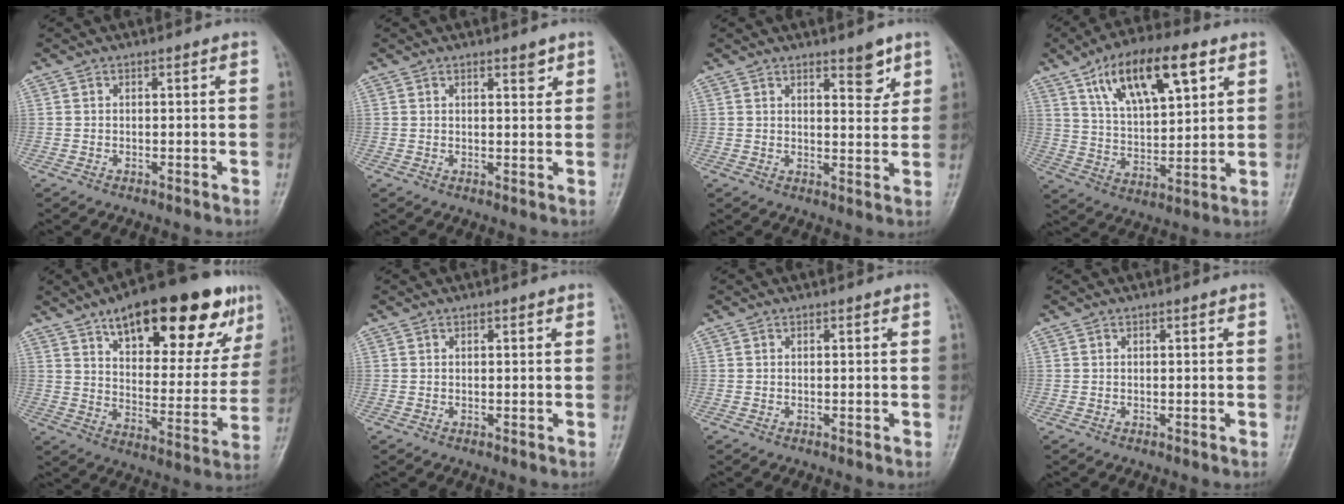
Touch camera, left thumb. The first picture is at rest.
{"total": 2.3, "force": [1.6, 0.8, 1.5], "torque": [-0.012, -0.010, 0.023]}
{"total": 5.0, "force": [3.2, 1.8, 3.4], "torque": [-0.028, -0.023, 0.045]}
{"total": 17.2, "force": [8.6, 7.2, 13.1], "torque": [-0.191, -0.022, 0.152]}
{"total": 27.2, "force": [16.0, 10.8, 19.1], "torque": [-0.231, -0.029, 0.235]}
{"total": 0.6, "force": [0.3, 0.2, 0.5], "torque": [-0.007, 0.000, 0.004]}
{"total": 0.0}
{"total": 0.0}